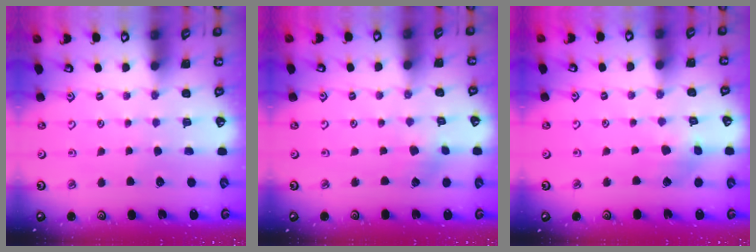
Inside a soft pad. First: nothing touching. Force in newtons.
{"total": 1.9, "press": 1.9, "slide": 0.2}
{"total": 3.8, "press": 3.8, "slide": 0.4}